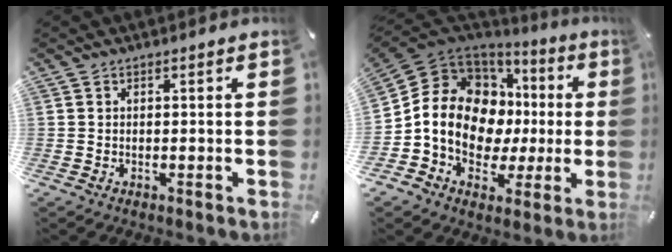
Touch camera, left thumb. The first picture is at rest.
{"total": 15.3, "force": [0.2, 12.6, 8.6], "torque": [-0.174, -0.015, 0.008]}